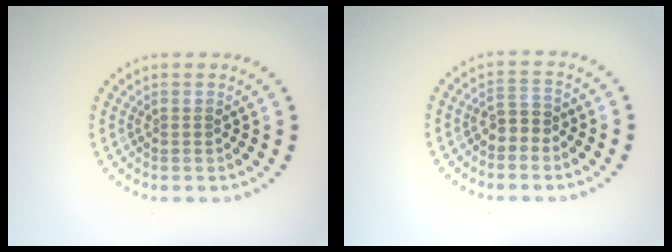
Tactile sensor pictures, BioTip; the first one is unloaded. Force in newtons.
{"total": 1.8, "press": 1.6, "slide": 0.9}